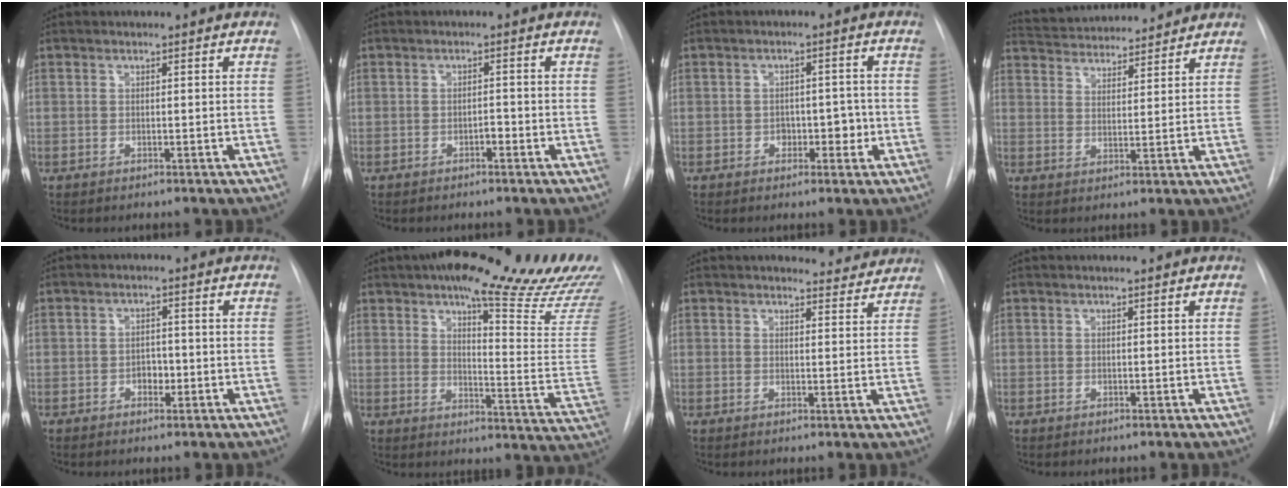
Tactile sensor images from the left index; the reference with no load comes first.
{"total": 1.1, "force": [-0.7, 0.5, 0.7], "torque": [-0.011, 0.003, -0.012]}
{"total": 3.6, "force": [-1.0, 2.5, 2.4], "torque": [-0.021, 0.010, -0.011]}
{"total": 14.2, "force": [13.4, 2.5, 3.8], "torque": [-0.064, 0.029, 0.203]}
{"total": 2.2, "force": [-0.8, 1.5, 1.4], "torque": [-0.017, 0.007, -0.010]}
{"total": 25.7, "force": [20.3, 3.8, 15.3], "torque": [-0.196, -0.051, 0.245]}
{"total": 5.8, "force": [5.6, 1.4, 0.4], "torque": [0.008, -0.008, 0.052]}
{"total": 1.7, "force": [1.6, 0.1, 0.5], "torque": [-0.007, 0.015, 0.022]}